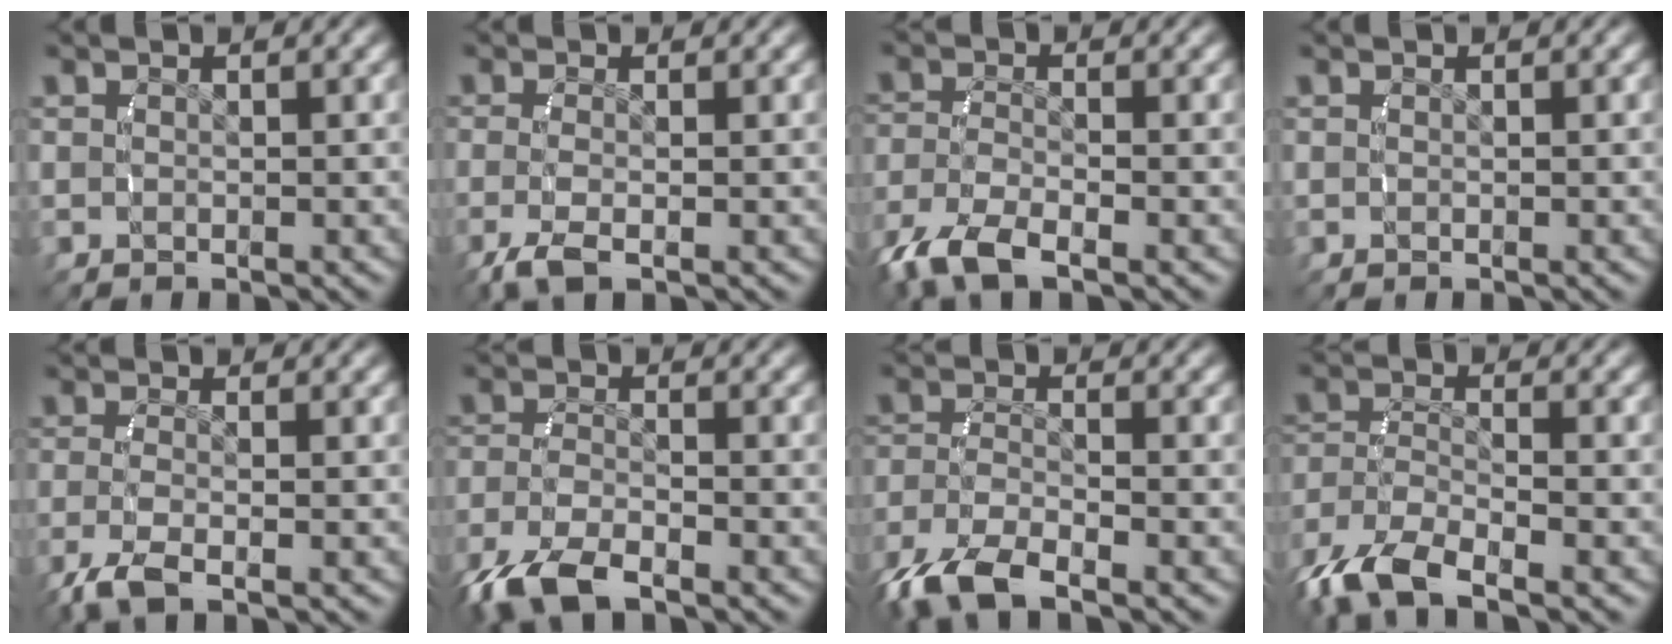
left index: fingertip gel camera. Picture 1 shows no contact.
{"total": 2.8, "force": [-1.2, 0.9, 2.4], "torque": [-0.063, -0.017, -0.007]}
{"total": 5.5, "force": [-2.7, 3.2, 3.6], "torque": [-0.100, -0.034, -0.026]}
{"total": 0.0}
{"total": 3.6, "force": [-1.6, 1.4, 2.9], "torque": [-0.074, -0.022, -0.011]}
{"total": 5.7, "force": [-3.2, 3.0, 3.5], "torque": [-0.096, -0.031, -0.035]}
{"total": 7.0, "force": [-3.9, 4.0, 4.2], "torque": [-0.112, -0.041, -0.042]}
{"total": 6.8, "force": [-3.3, 4.4, 4.1], "torque": [-0.108, -0.037, -0.037]}